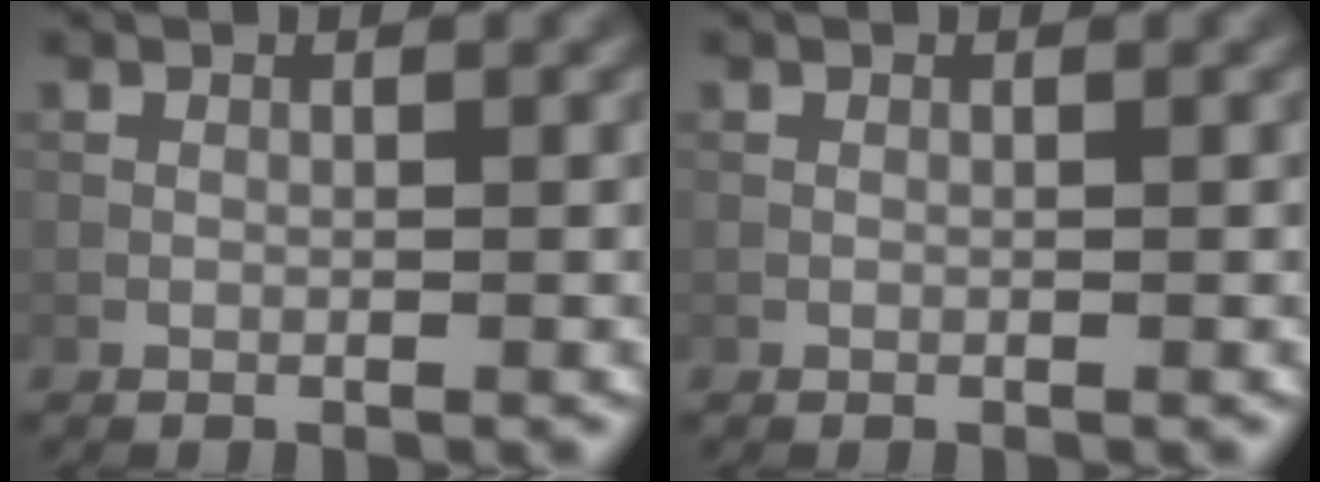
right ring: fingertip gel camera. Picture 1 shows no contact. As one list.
[{"total": 0.0}]